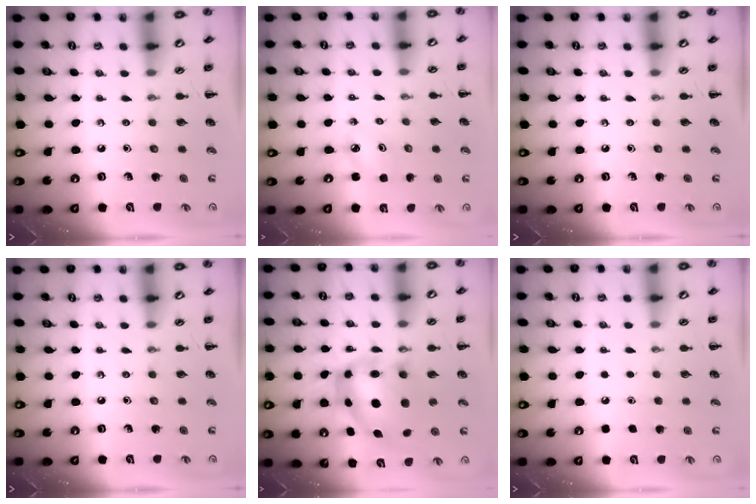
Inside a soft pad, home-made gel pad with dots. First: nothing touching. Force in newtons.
{"total": 3.1, "press": 3.0, "slide": 0.5}
{"total": 0.0}
{"total": 0.0}
{"total": 9.1, "press": 8.8, "slide": 2.2}
{"total": 1.7, "press": 1.7, "slide": 0.1}